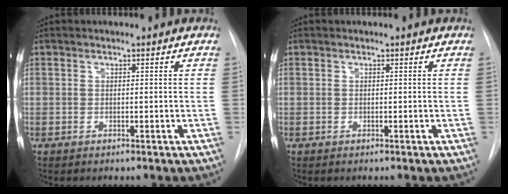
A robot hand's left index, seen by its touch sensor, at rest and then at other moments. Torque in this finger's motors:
{"motor_torque": [0.00, 0.00, 0.00, 0.00]}